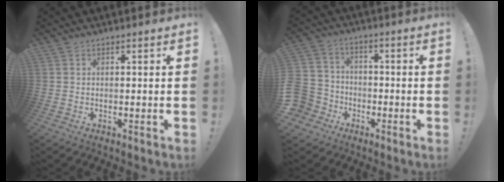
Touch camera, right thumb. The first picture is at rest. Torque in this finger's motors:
{"motor_torque": [0.95, 0.04, 0.32, -0.83, 0.10]}